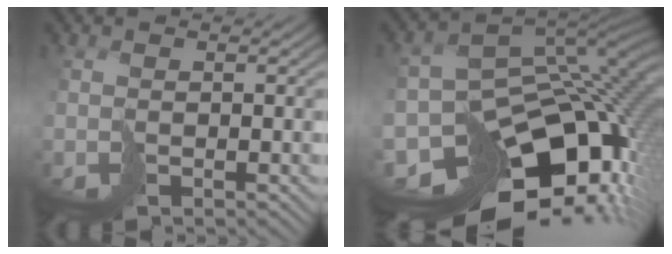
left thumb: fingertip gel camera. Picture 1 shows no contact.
{"total": 16.3, "force": [-8.0, 10.3, 9.8], "torque": [-0.186, -0.012, -0.116]}